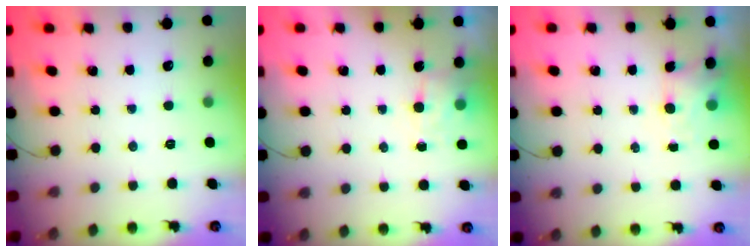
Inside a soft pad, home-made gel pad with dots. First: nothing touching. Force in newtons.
{"total": 6.1, "press": 5.9, "slide": 1.4}
{"total": 3.8, "press": 3.7, "slide": 1.1}